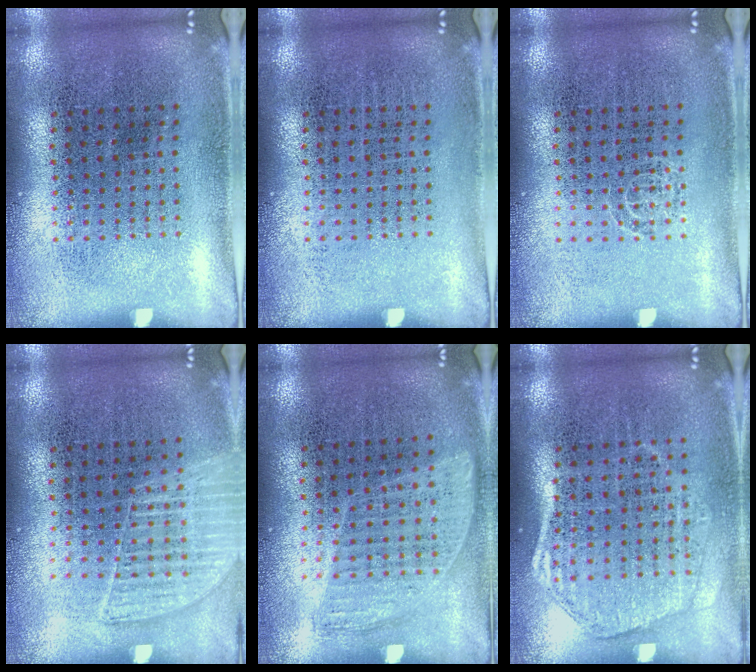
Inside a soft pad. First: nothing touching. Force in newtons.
{"total": 0.0}
{"total": 0.7, "press": 0.7, "slide": 0.2}
{"total": 1.3, "press": 1.2, "slide": 0.4}
{"total": 0.9, "press": 0.8, "slide": 0.4}
{"total": 1.5, "press": 1.4, "slide": 0.6}